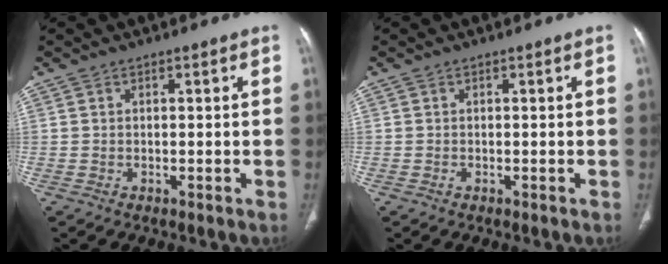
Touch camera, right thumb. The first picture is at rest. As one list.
[{"total": 0.0}]